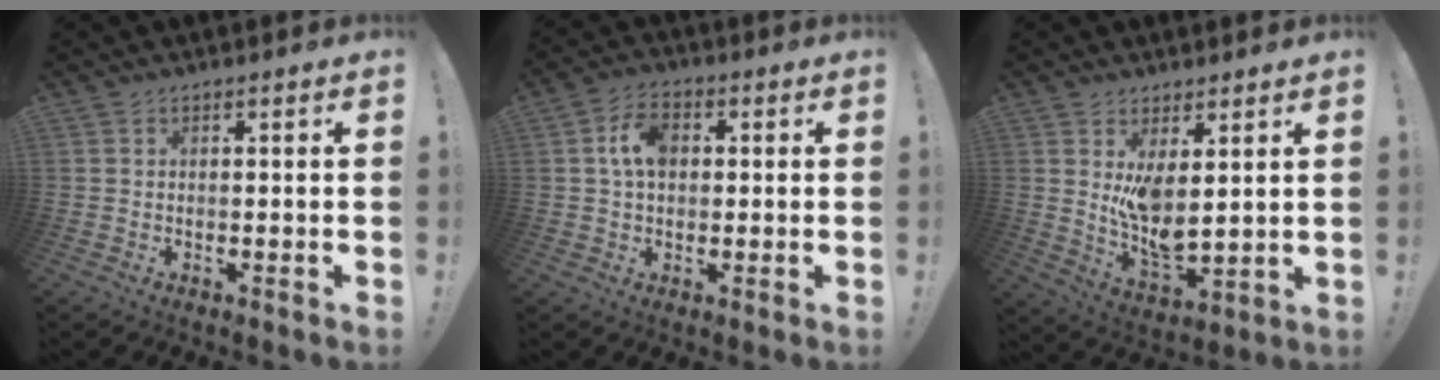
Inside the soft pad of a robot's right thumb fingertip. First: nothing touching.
{"total": 8.0, "force": [1.4, 5.4, 5.8], "torque": [-0.110, 0.013, 0.028]}
{"total": 8.9, "force": [4.4, 3.3, 7.0], "torque": [-0.118, -0.039, 0.085]}